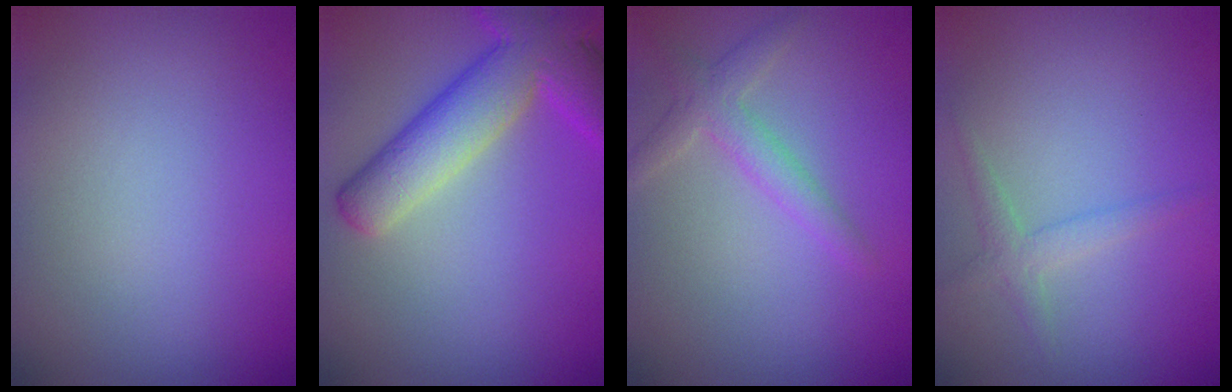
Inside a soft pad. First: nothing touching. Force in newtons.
{"total": 7.6, "press": 7.6, "slide": 0.6}
{"total": 2.3, "press": 2.3, "slide": 0.1}
{"total": 1.7, "press": 1.6, "slide": 0.1}